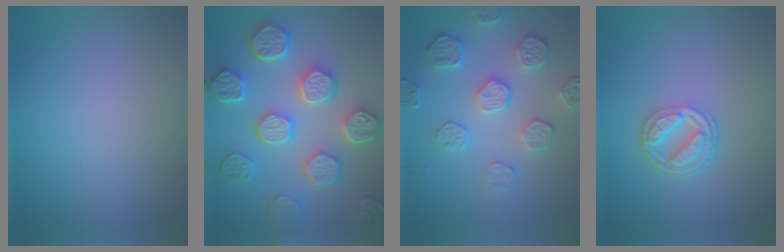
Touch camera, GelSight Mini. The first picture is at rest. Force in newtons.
{"total": 8.0, "press": 6.4, "slide": 4.8}
{"total": 4.4, "press": 3.9, "slide": 2.0}
{"total": 4.2, "press": 3.2, "slide": 2.7}